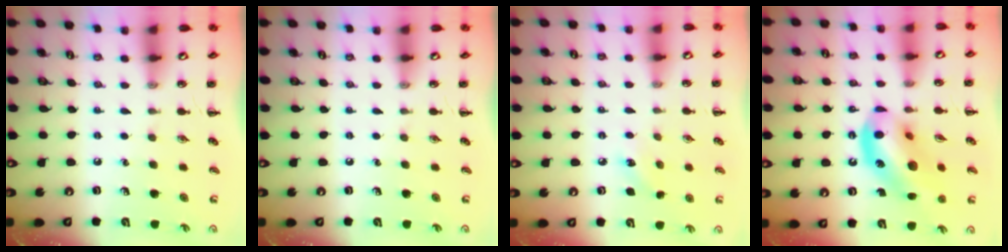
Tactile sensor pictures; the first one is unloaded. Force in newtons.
{"total": 0.0}
{"total": 7.1, "press": 6.7, "slide": 2.1}
{"total": 15.5, "press": 15.1, "slide": 3.4}